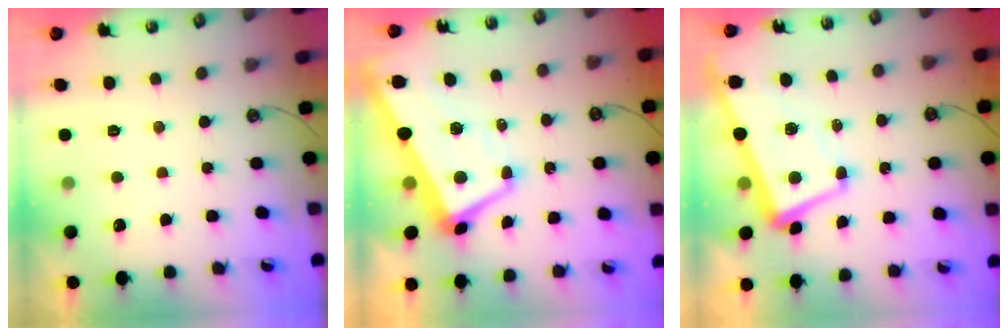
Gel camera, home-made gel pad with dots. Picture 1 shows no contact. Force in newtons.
{"total": 2.7, "press": 2.2, "slide": 1.7}
{"total": 2.2, "press": 1.4, "slide": 1.8}